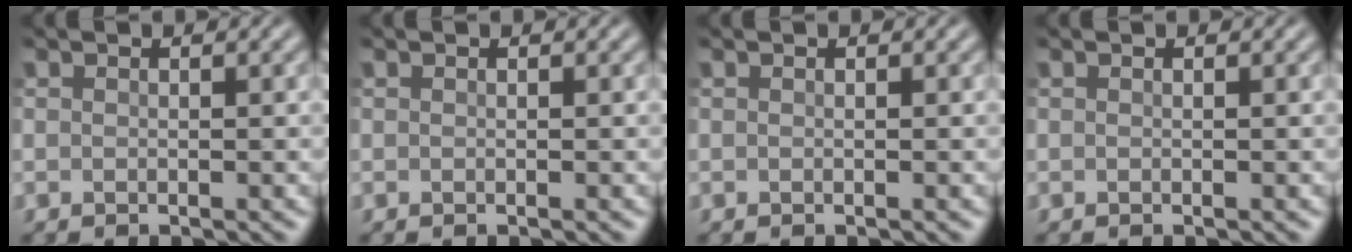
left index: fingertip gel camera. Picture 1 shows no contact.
{"total": 0.0}
{"total": 0.0}
{"total": 0.0}